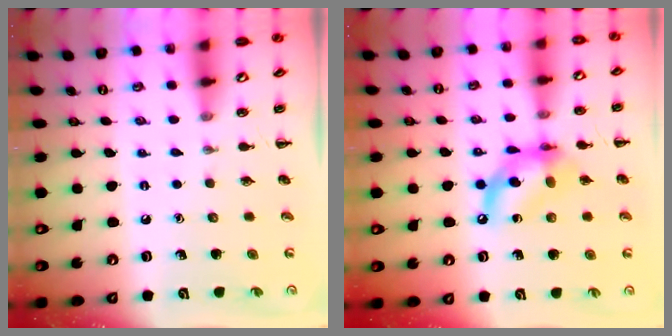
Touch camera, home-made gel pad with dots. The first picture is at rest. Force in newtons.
{"total": 13.0, "press": 12.7, "slide": 3.1}